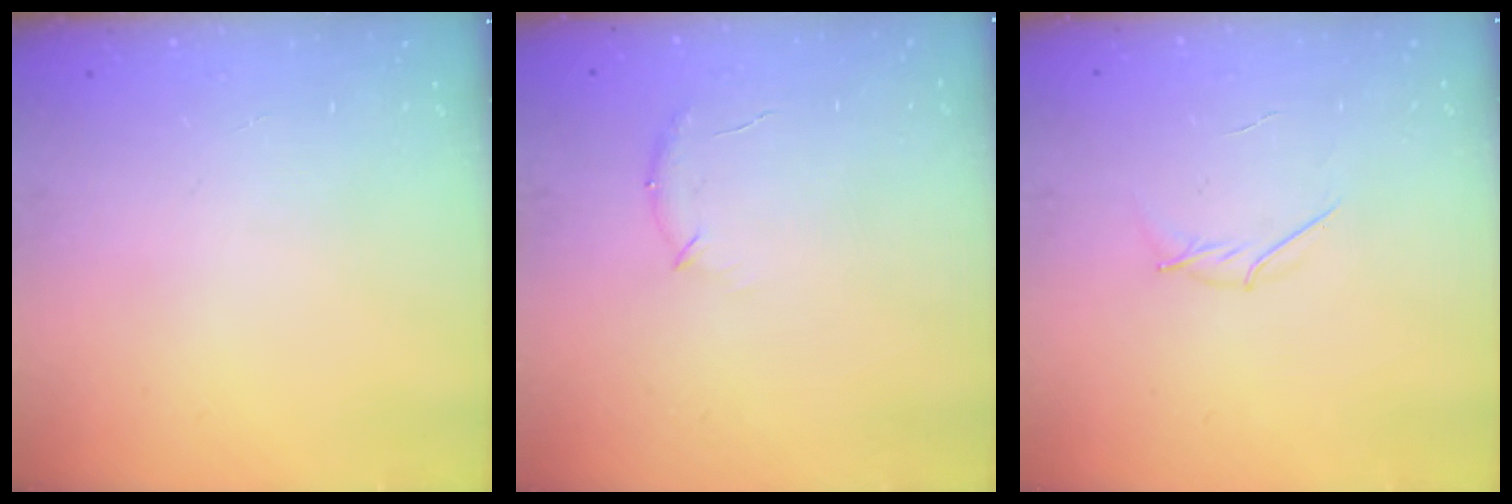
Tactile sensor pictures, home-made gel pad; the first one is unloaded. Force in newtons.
{"total": 6.9, "press": 6.7, "slide": 1.8}
{"total": 3.3, "press": 3.2, "slide": 0.8}